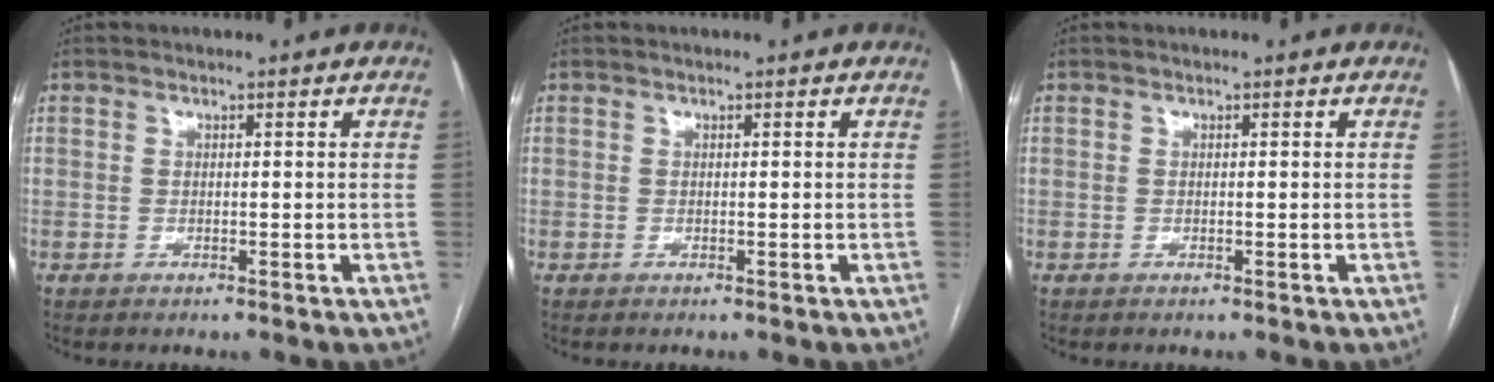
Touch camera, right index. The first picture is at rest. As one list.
[{"total": 0.0}, {"total": 0.0}]